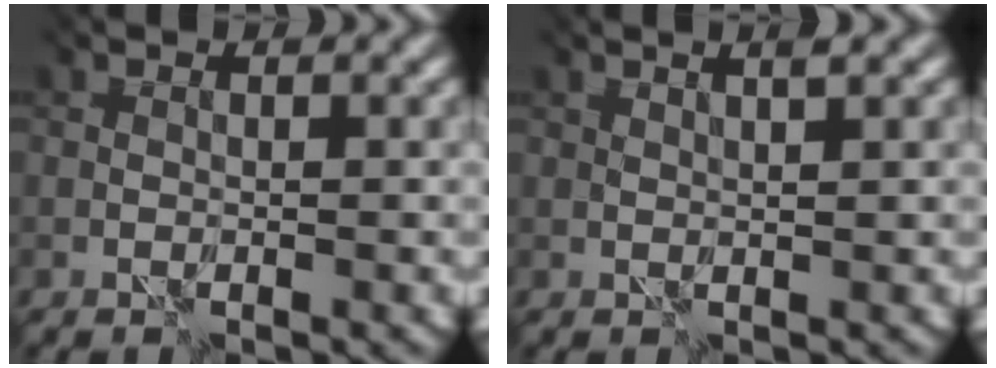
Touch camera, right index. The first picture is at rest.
{"total": 1.2, "force": [1.0, -0.7, 0.1], "torque": [0.003, 0.000, 0.018]}